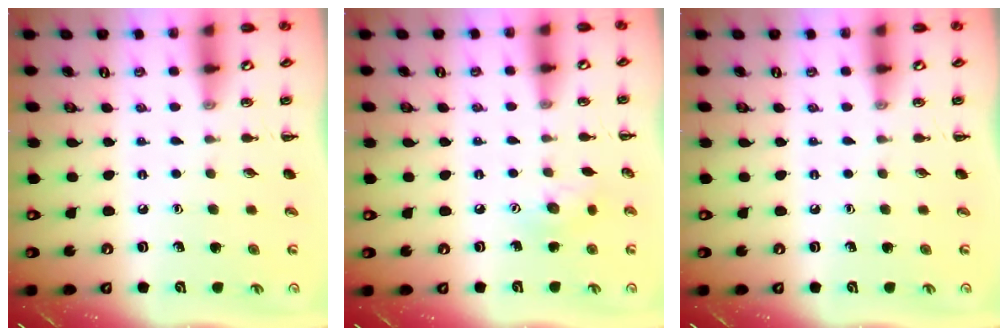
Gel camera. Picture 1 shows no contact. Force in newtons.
{"total": 7.0, "press": 7.0, "slide": 0.9}
{"total": 0.0}